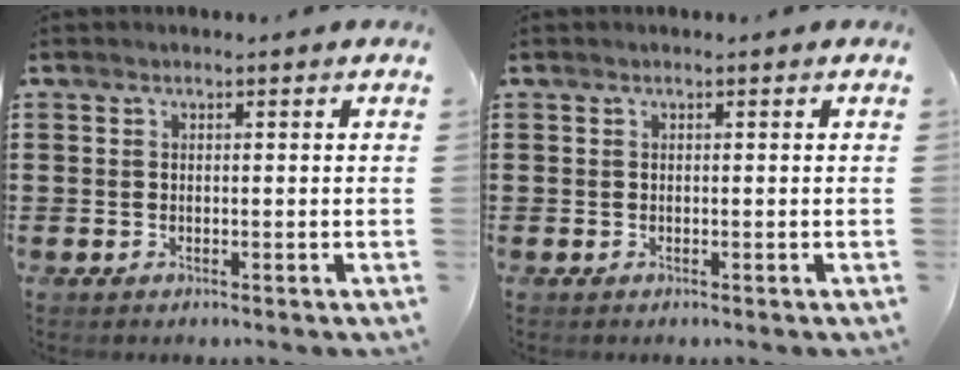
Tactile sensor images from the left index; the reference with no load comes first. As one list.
[{"total": 0.0}]